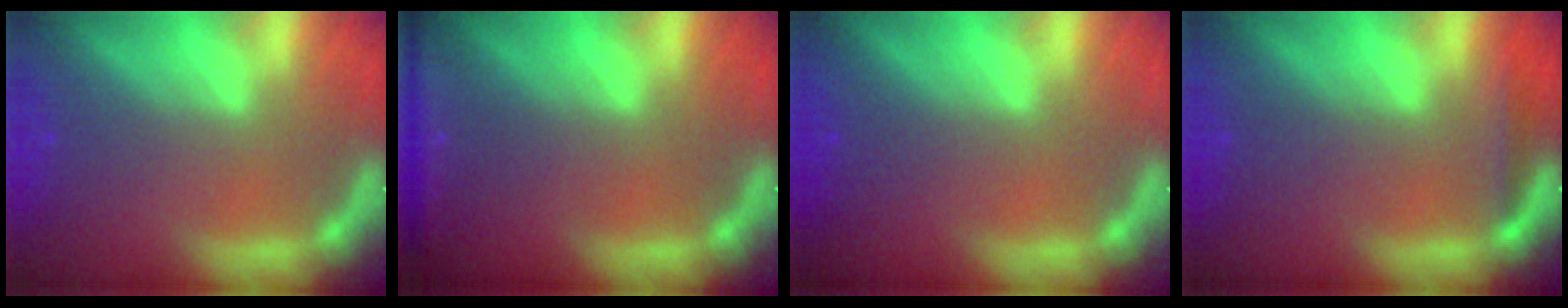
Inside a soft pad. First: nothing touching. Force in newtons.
{"total": 3.0}
{"total": 0.0}
{"total": 1.4}